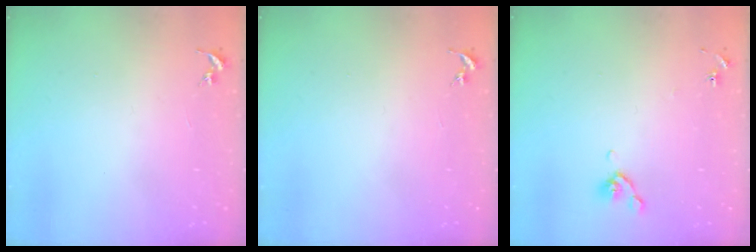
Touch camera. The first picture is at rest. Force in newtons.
{"total": 0.0}
{"total": 5.8, "press": 5.6, "slide": 1.7}